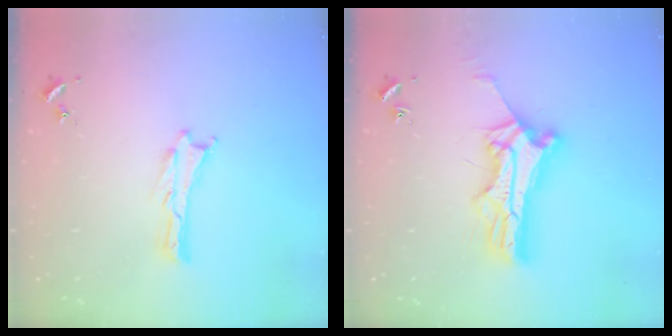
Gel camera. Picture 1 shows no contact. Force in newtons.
{"total": 10.4, "press": 10.4, "slide": 0.8}